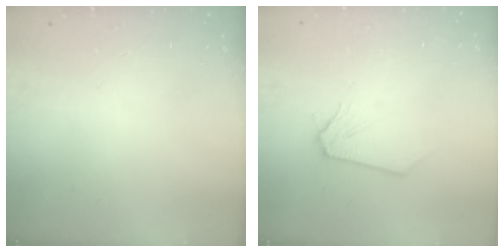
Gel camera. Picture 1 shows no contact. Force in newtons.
{"total": 0.0}